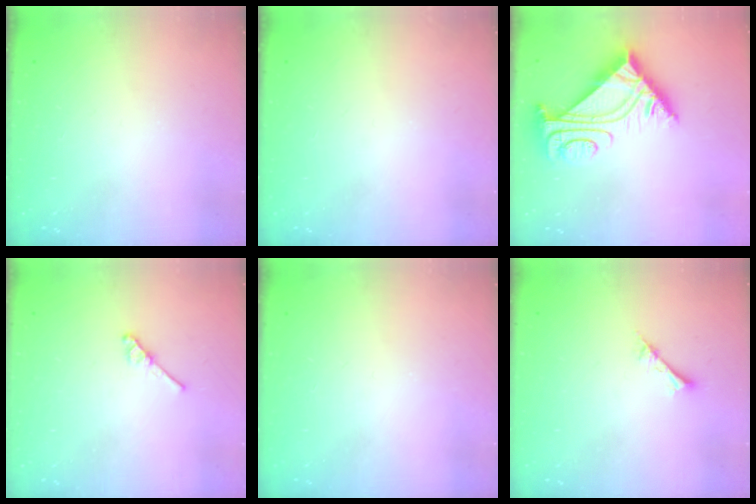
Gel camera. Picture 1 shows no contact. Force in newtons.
{"total": 0.0}
{"total": 8.0, "press": 8.0, "slide": 0.6}
{"total": 3.7, "press": 3.7, "slide": 0.4}
{"total": 0.0}
{"total": 2.3, "press": 2.3, "slide": 0.3}